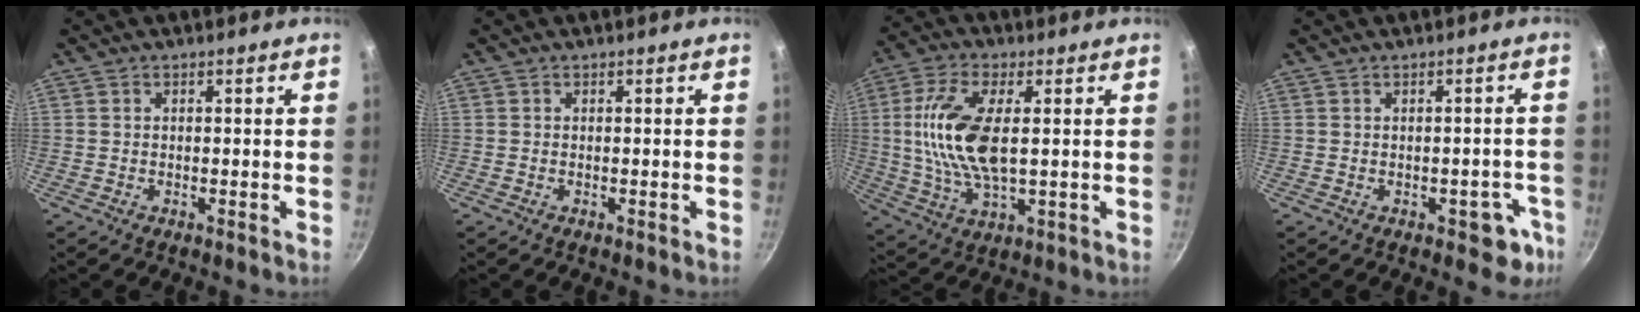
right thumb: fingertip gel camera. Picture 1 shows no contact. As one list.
[{"total": 0.0}, {"total": 14.2, "force": [1.6, 6.1, 12.7], "torque": [-0.256, 0.000, 0.029]}, {"total": 5.2, "force": [-2.1, 3.2, 3.5], "torque": [-0.001, 0.017, -0.019]}]